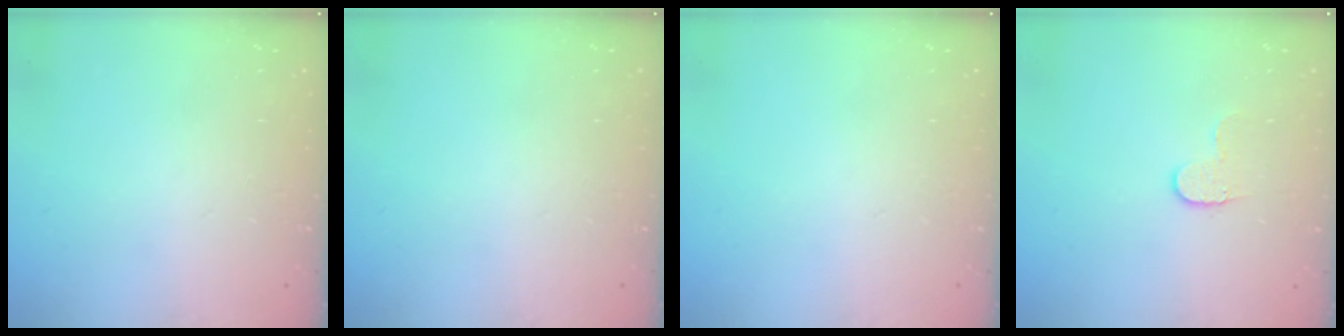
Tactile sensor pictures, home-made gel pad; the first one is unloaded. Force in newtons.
{"total": 0.0}
{"total": 0.0}
{"total": 5.8, "press": 5.8, "slide": 0.5}